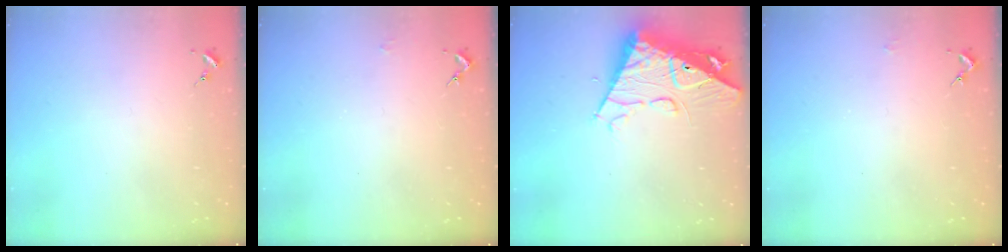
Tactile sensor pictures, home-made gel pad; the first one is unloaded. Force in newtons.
{"total": 2.1, "press": 2.1, "slide": 0.3}
{"total": 15.0, "press": 14.9, "slide": 1.8}
{"total": 2.1, "press": 2.1, "slide": 0.3}